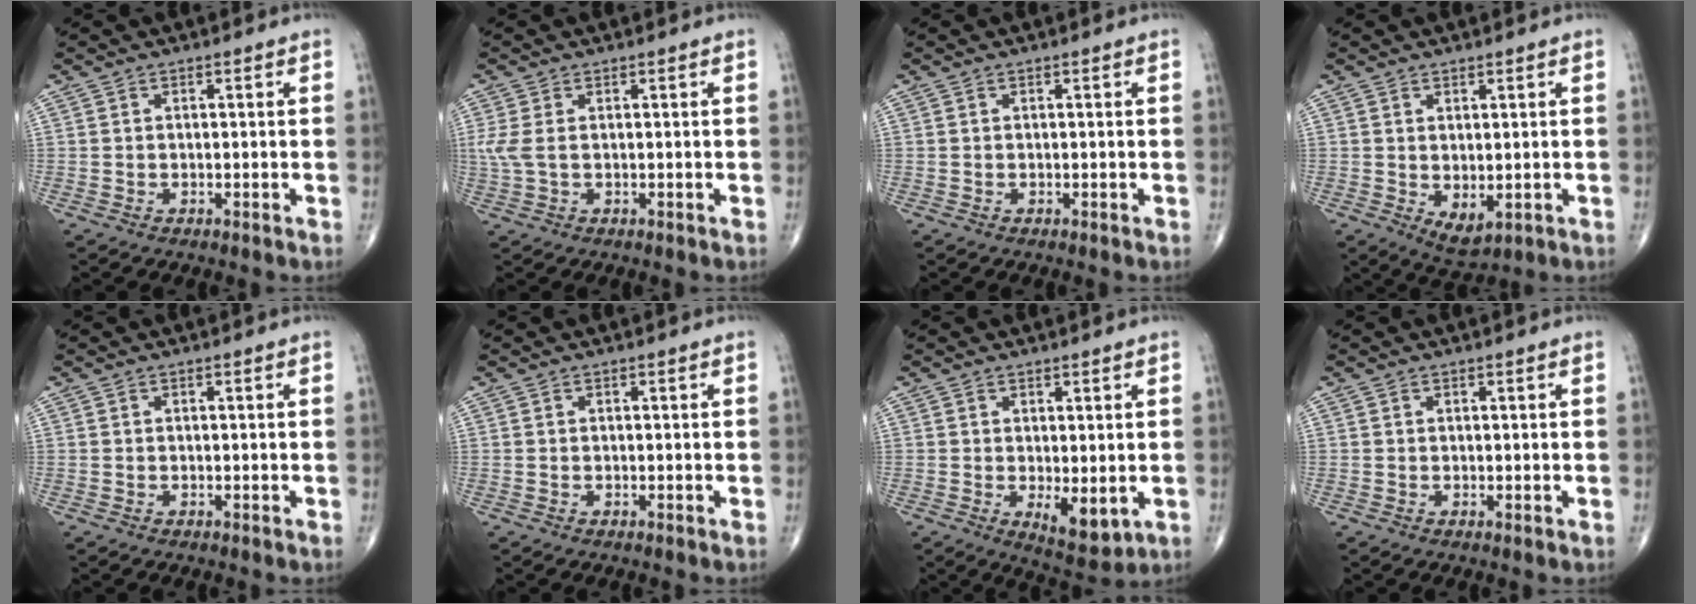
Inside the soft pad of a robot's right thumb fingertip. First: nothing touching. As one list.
[{"total": 3.4, "force": [0.4, 1.9, 2.8], "torque": [-0.089, 0.006, 0.013]}, {"total": 0.0}, {"total": 4.6, "force": [-0.5, 2.5, 3.8], "torque": [-0.051, -0.008, 0.008]}, {"total": 0.0}, {"total": 0.0}, {"total": 6.3, "force": [-0.9, 2.8, 5.6], "torque": [-0.071, -0.019, -0.001]}, {"total": 0.0}]